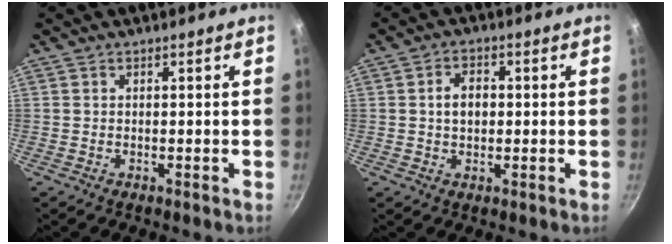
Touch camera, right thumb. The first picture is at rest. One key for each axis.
{"total": 4.5, "fx": 0.3, "fy": 3.2, "fz": 3.2, "tx": -0.038, "ty": 0.011, "tz": 0.003}